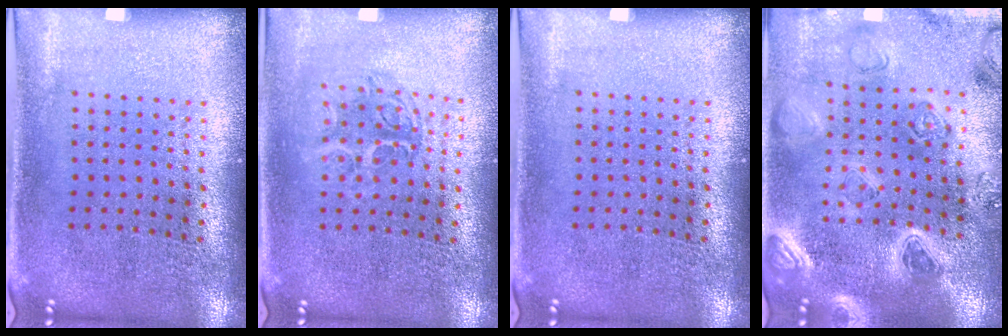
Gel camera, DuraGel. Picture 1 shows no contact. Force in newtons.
{"total": 1.3, "press": 1.1, "slide": 0.7}
{"total": 0.0}
{"total": 2.4, "press": 2.4, "slide": 0.2}